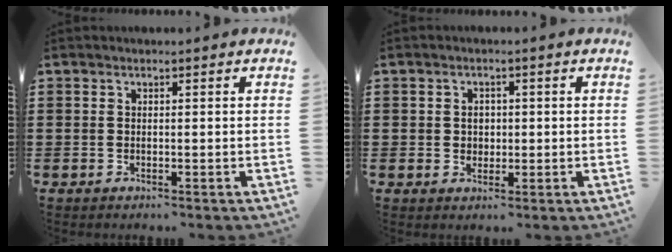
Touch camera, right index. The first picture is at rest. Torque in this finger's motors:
{"motor_torque": [1.05, 1.09, 0.01, 0.03]}